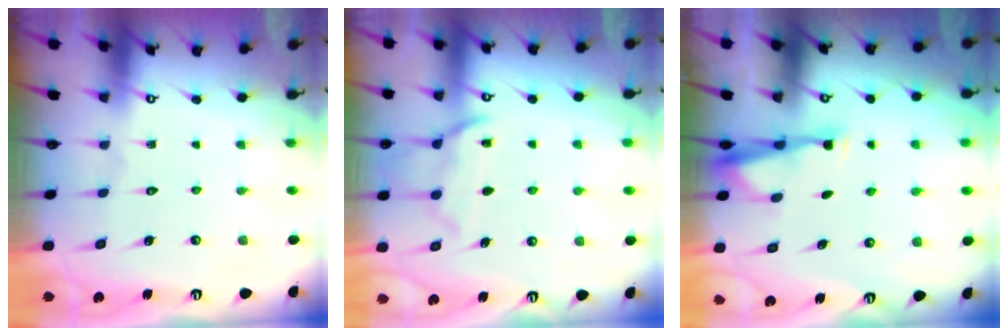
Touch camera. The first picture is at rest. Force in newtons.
{"total": 10.6, "press": 10.6, "slide": 1.2}
{"total": 4.1, "press": 4.0, "slide": 0.9}